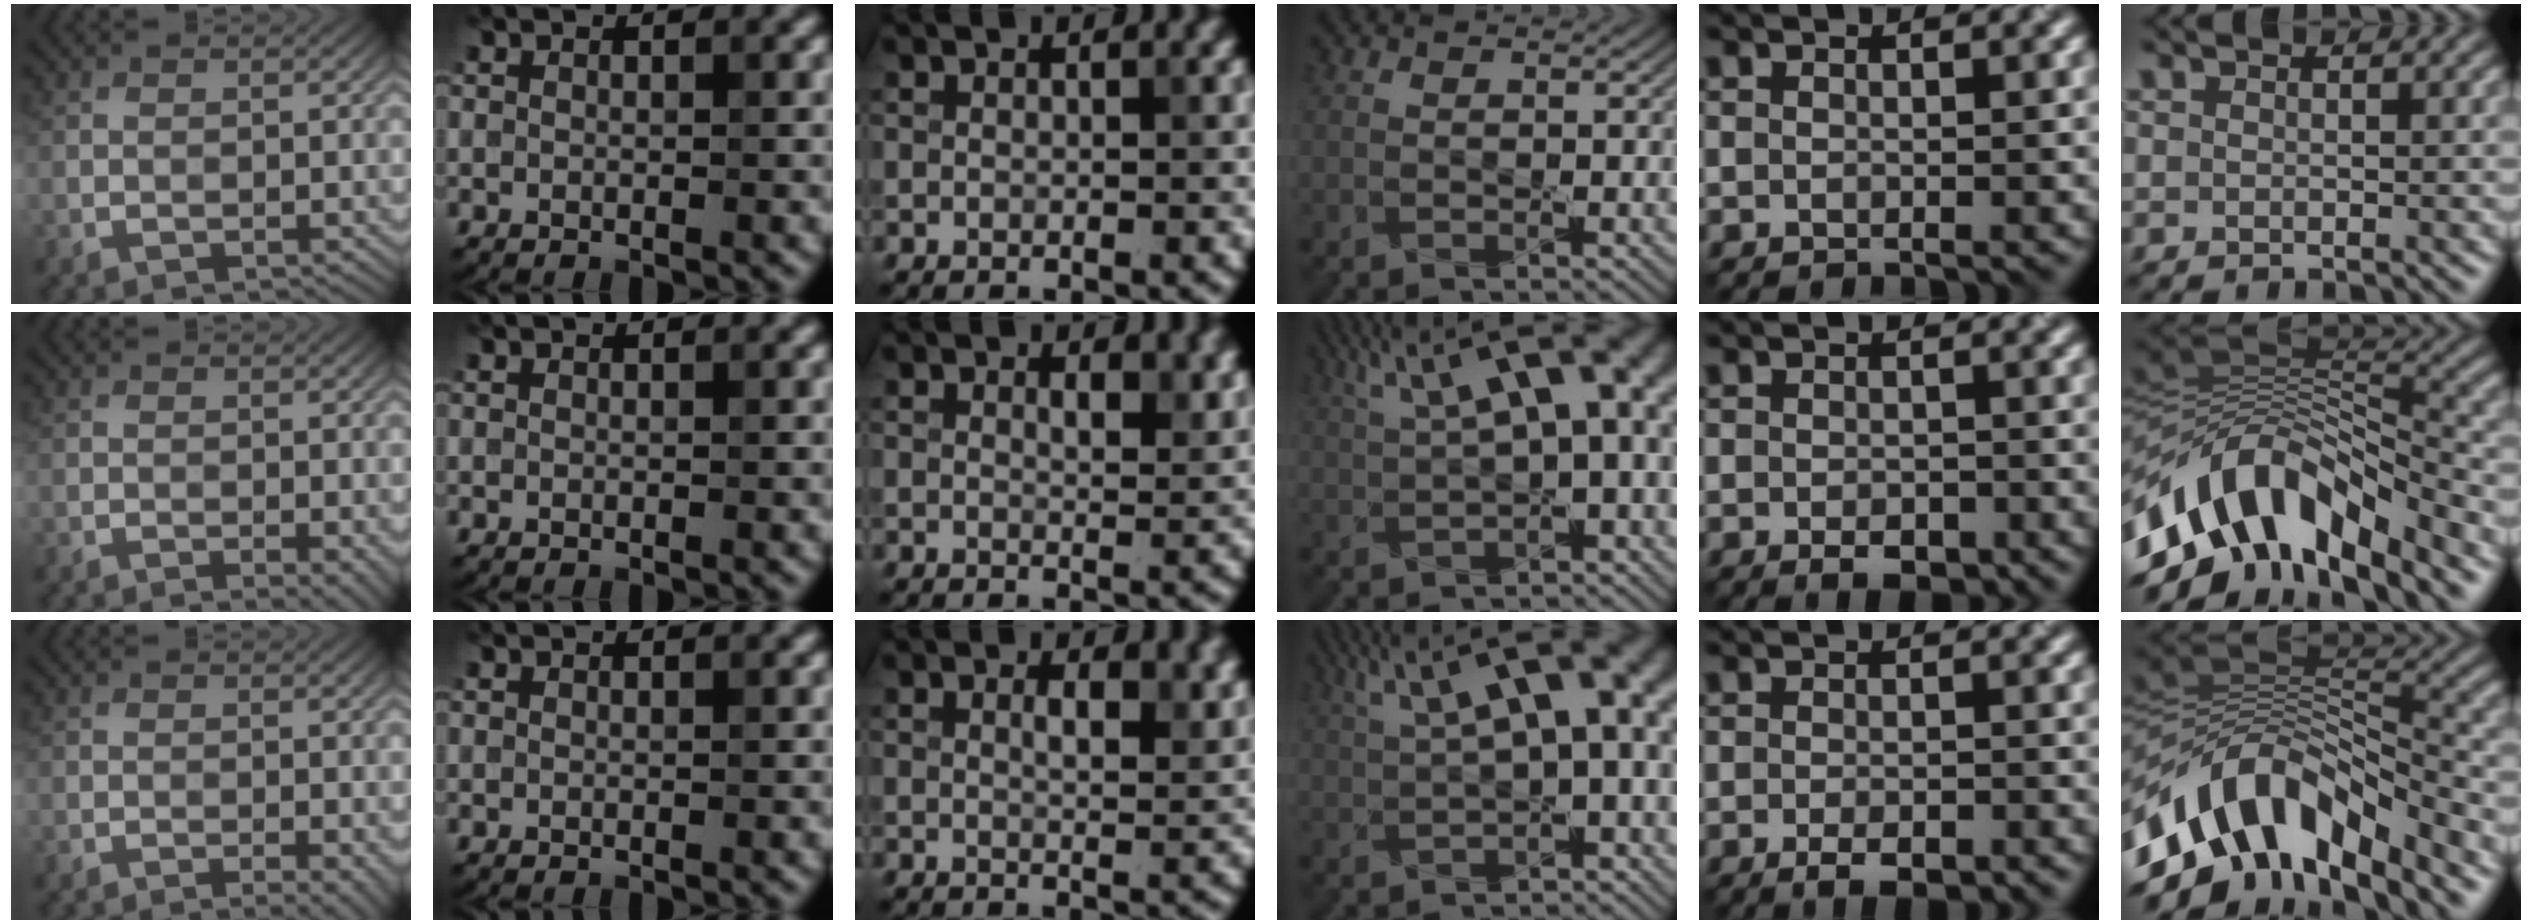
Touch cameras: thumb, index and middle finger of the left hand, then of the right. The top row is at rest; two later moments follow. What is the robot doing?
{"motion": "pour", "object": "sugar"}